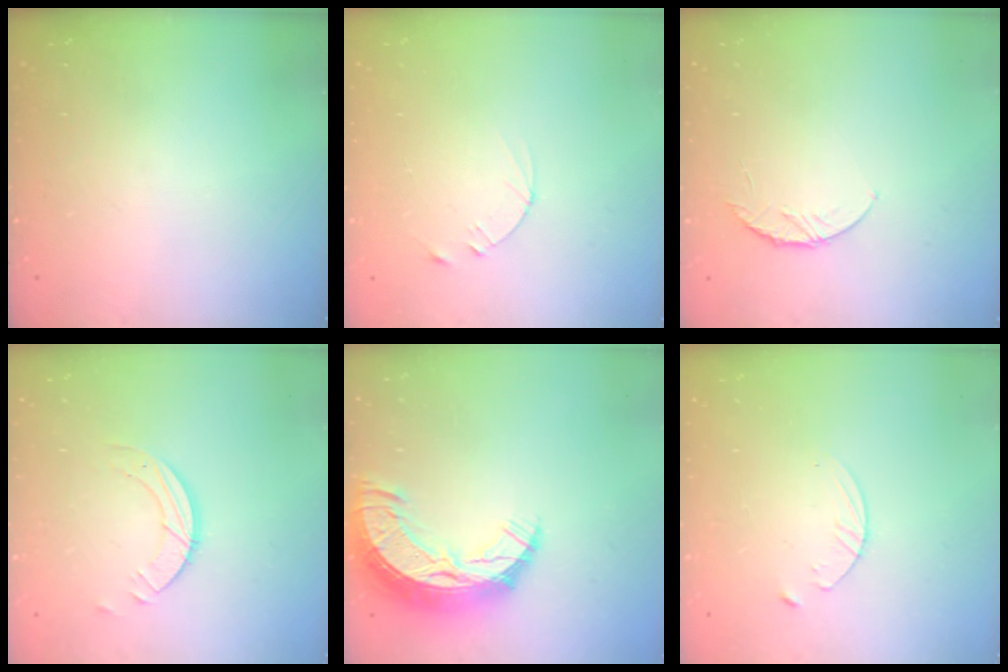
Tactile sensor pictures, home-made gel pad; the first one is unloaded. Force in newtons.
{"total": 2.4, "press": 2.3, "slide": 0.2}
{"total": 5.7, "press": 5.7, "slide": 0.7}
{"total": 3.4, "press": 3.4, "slide": 0.3}
{"total": 14.4, "press": 14.3, "slide": 1.2}
{"total": 3.1, "press": 3.1, "slide": 0.3}